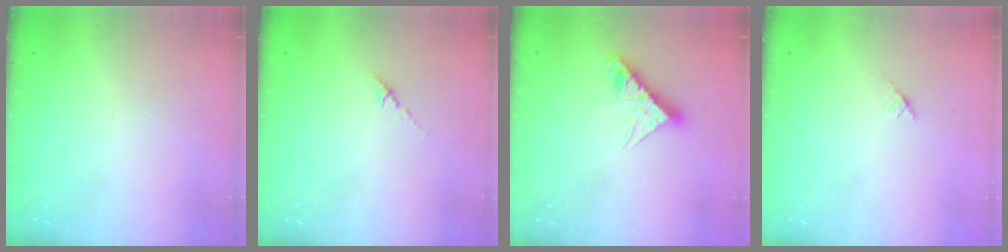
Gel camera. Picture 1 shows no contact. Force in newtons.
{"total": 1.2, "press": 1.1, "slide": 0.5}
{"total": 9.8, "press": 9.8, "slide": 0.7}
{"total": 2.7, "press": 2.6, "slide": 0.4}